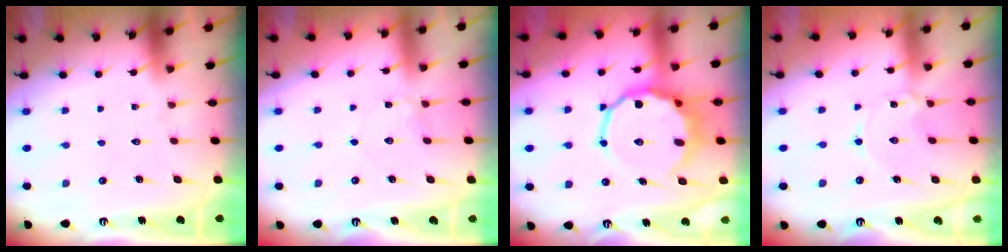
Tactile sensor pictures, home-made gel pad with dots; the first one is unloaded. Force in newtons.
{"total": 2.7, "press": 2.7, "slide": 0.2}
{"total": 13.1, "press": 12.6, "slide": 3.7}
{"total": 1.8, "press": 1.8, "slide": 0.3}